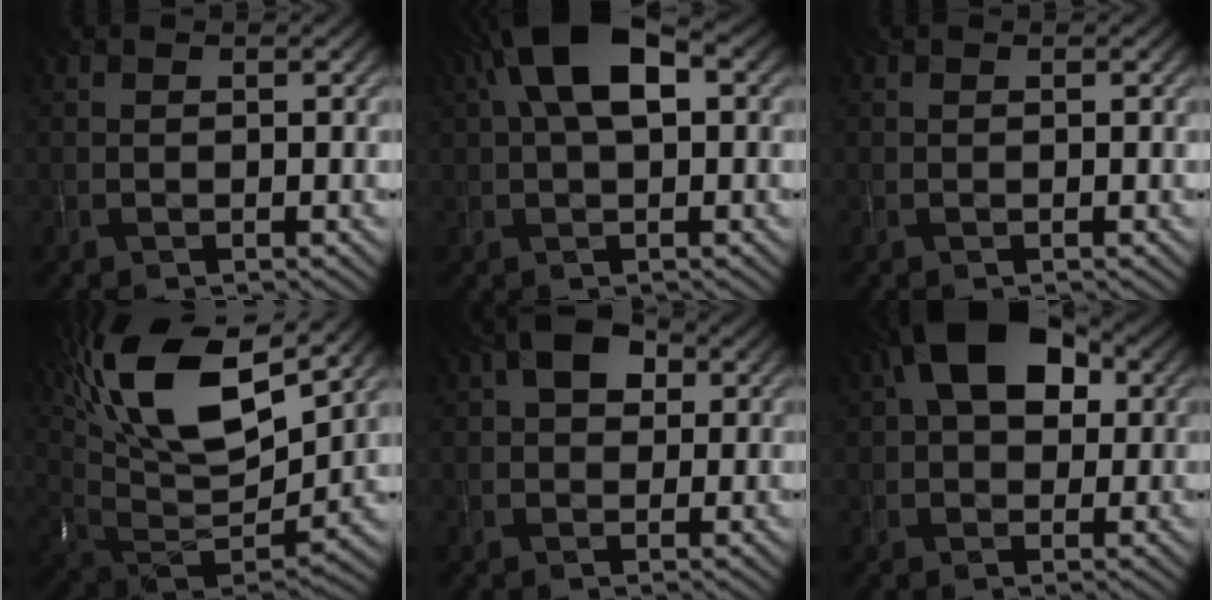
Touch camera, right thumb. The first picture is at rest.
{"total": 10.3, "force": [3.3, 4.8, 8.4], "torque": [-0.170, 0.027, 0.047]}
{"total": 0.0}
{"total": 18.0, "force": [10.1, 6.5, 13.4], "torque": [-0.293, 0.032, 0.170]}
{"total": 4.9, "force": [1.7, 3.4, 3.2], "torque": [-0.058, 0.019, 0.007]}
{"total": 10.1, "force": [3.2, 6.2, 7.3], "torque": [-0.133, 0.027, 0.039]}